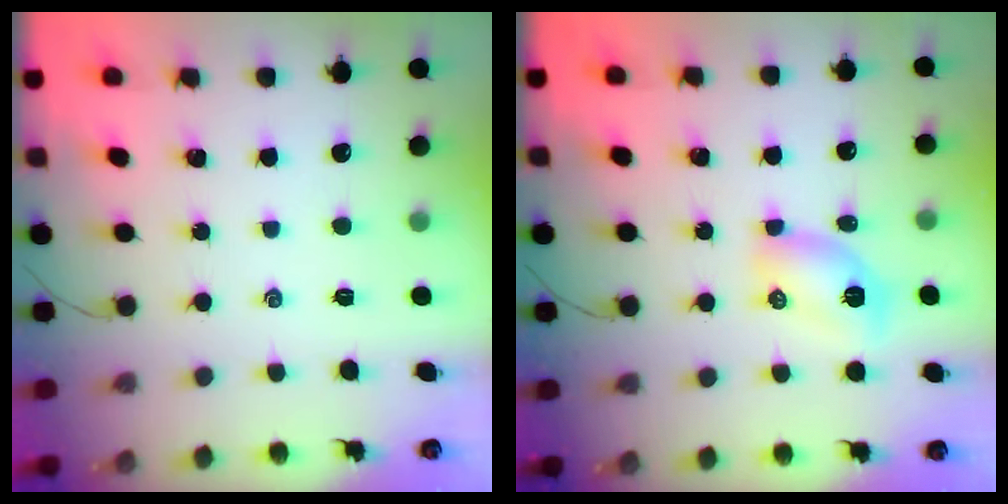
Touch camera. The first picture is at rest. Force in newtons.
{"total": 6.0, "press": 5.9, "slide": 1.4}